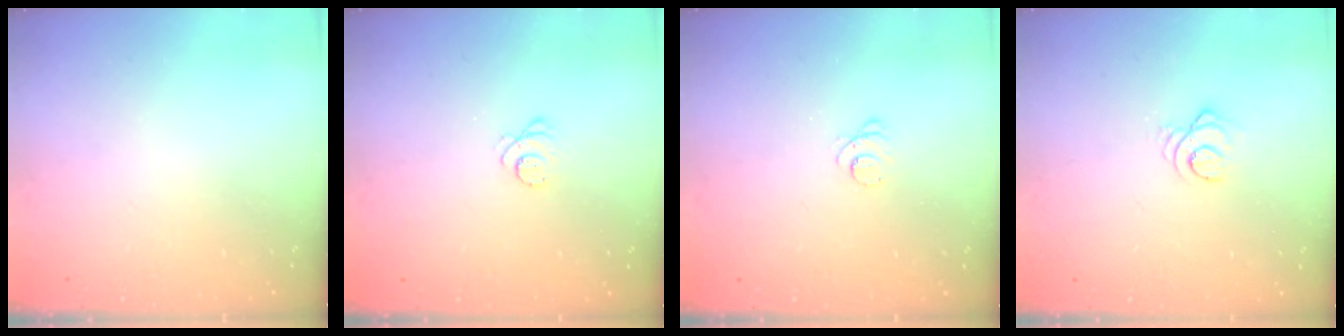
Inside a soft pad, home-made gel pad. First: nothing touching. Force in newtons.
{"total": 2.8, "press": 2.7, "slide": 0.3}
{"total": 2.3, "press": 2.3, "slide": 0.3}
{"total": 3.3, "press": 3.3, "slide": 0.2}